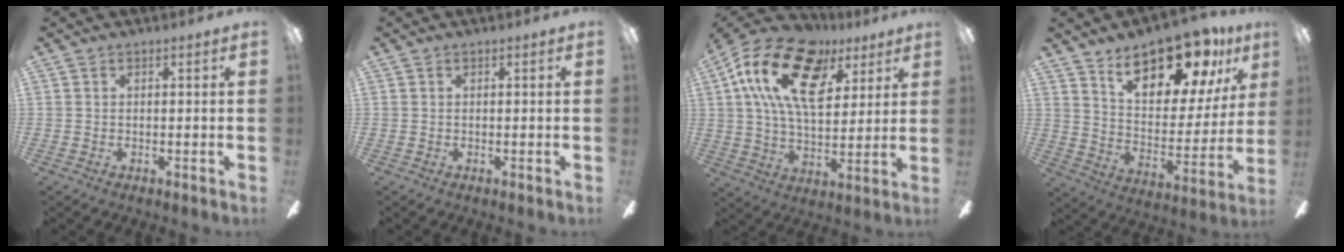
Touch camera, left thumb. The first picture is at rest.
{"total": 0.0}
{"total": 20.2, "force": [9.5, 11.2, 13.8], "torque": [-0.263, -0.021, 0.167]}
{"total": 19.1, "force": [14.3, 7.8, 10.0], "torque": [-0.149, -0.091, 0.245]}